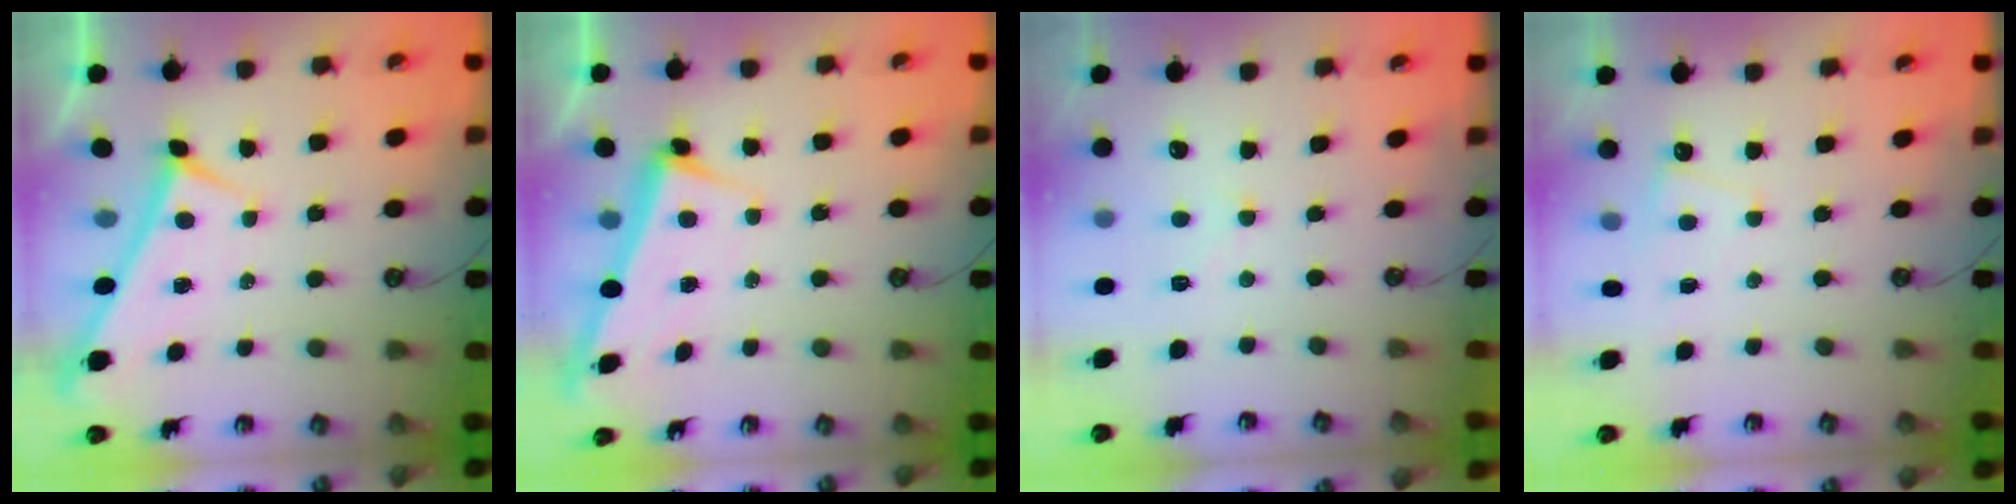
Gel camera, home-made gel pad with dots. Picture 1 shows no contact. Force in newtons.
{"total": 2.5, "press": 2.4, "slide": 0.6}
{"total": 1.8, "press": 1.7, "slide": 0.5}
{"total": 1.6, "press": 1.5, "slide": 0.4}